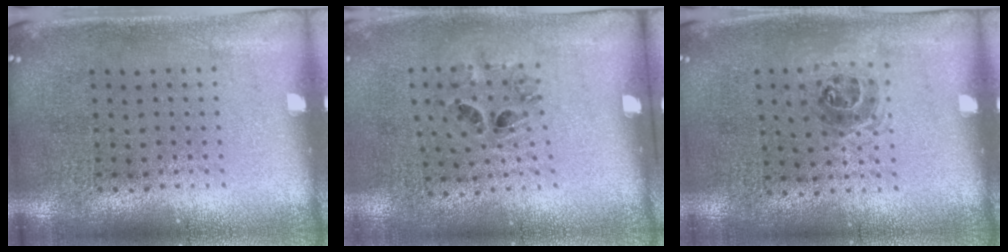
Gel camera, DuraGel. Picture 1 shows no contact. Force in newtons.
{"total": 1.4, "press": 0.8, "slide": 1.2}
{"total": 1.0, "press": 0.7, "slide": 0.6}